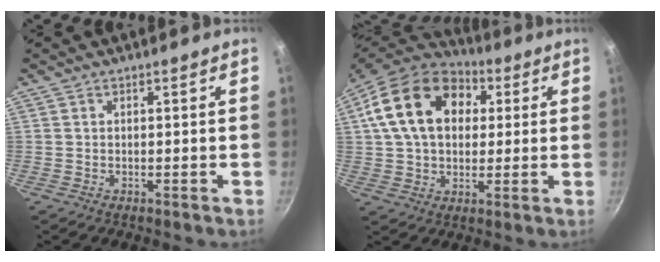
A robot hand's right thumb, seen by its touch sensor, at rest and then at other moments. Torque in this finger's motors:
{"motor_torque": [-0.54, 2.92, 1.36, 0.09, 0.49]}